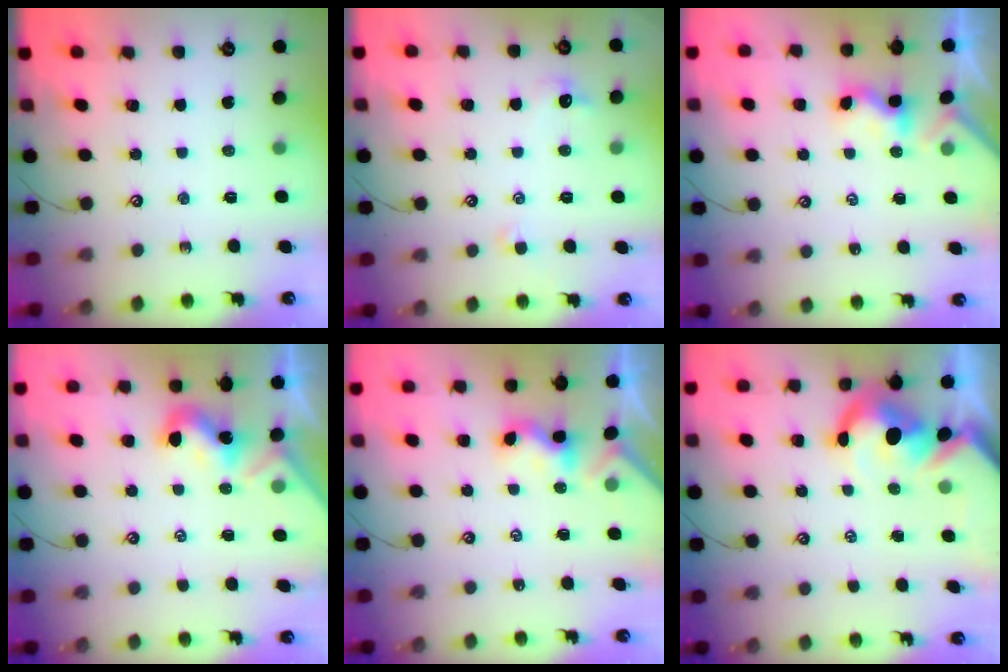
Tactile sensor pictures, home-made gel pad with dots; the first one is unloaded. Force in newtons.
{"total": 1.2, "press": 1.0, "slide": 0.6}
{"total": 1.8, "press": 1.7, "slide": 0.5}
{"total": 2.0, "press": 1.9, "slide": 0.5}
{"total": 2.2, "press": 2.2, "slide": 0.3}
{"total": 9.3, "press": 9.2, "slide": 1.7}